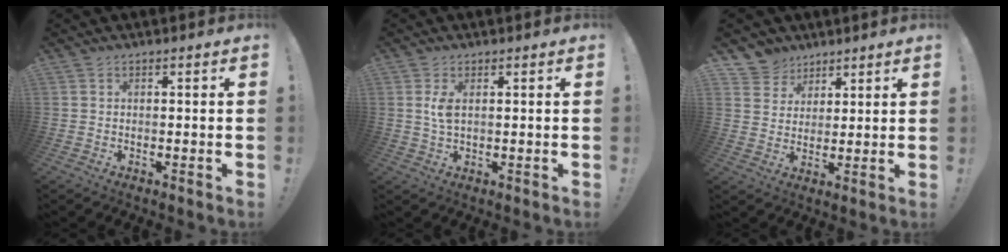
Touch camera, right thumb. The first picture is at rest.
{"total": 3.5, "force": [0.8, 1.4, 3.1], "torque": [-0.048, -0.003, 0.010]}
{"total": 7.0, "force": [4.6, 5.2, 0.3], "torque": [-0.013, -0.036, 0.093]}